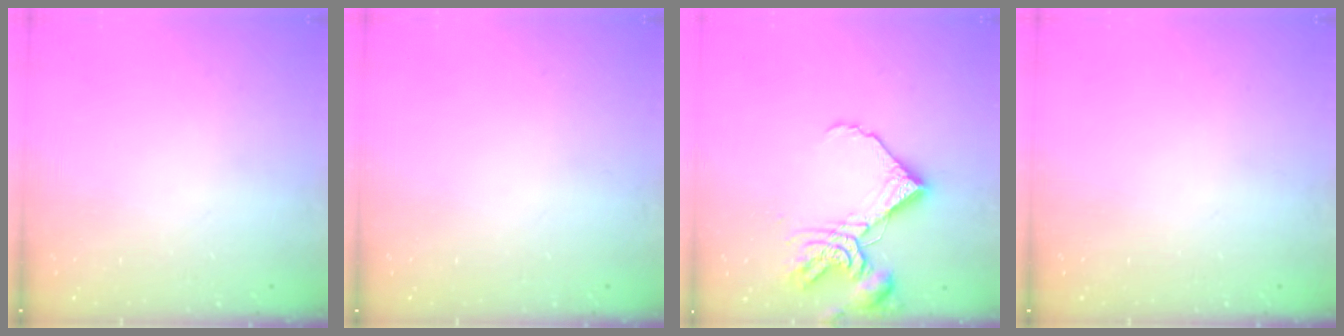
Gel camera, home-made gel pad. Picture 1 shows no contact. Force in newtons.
{"total": 0.0}
{"total": 11.9, "press": 11.8, "slide": 1.4}
{"total": 0.0}